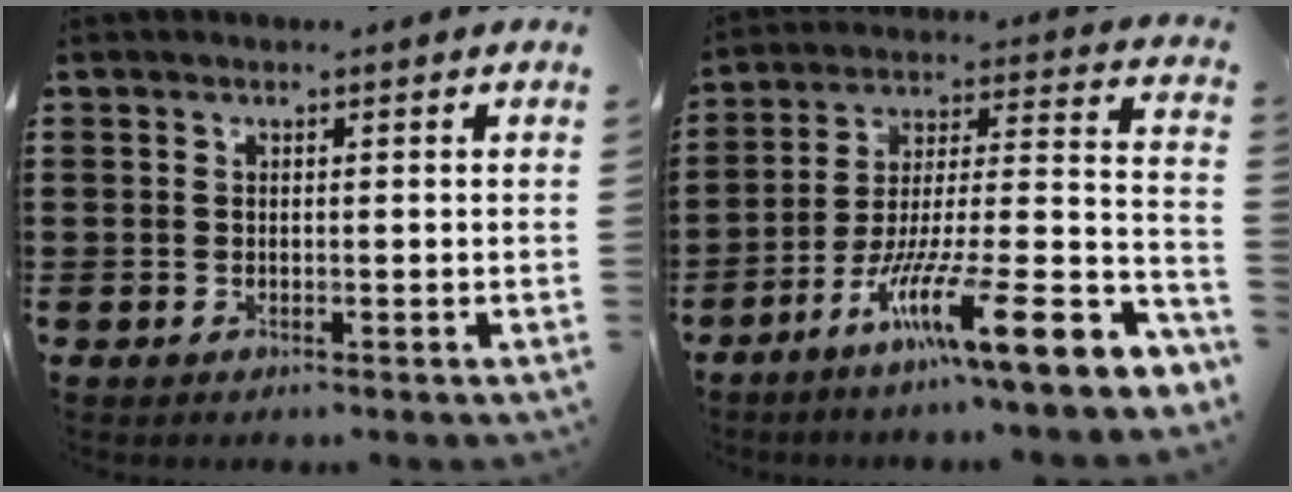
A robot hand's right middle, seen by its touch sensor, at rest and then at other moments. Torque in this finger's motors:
{"motor_torque": [2.14, 0.00, 1.05, 0.21]}